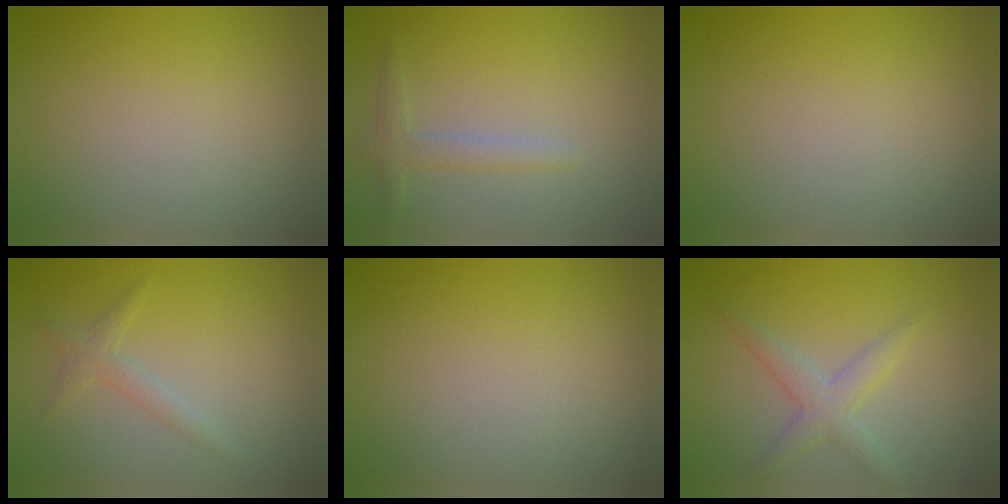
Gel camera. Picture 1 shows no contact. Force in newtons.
{"total": 1.8, "press": 1.7, "slide": 0.1}
{"total": 0.0}
{"total": 1.5, "press": 1.5, "slide": 0.1}
{"total": 0.0}
{"total": 2.4, "press": 2.4, "slide": 0.1}